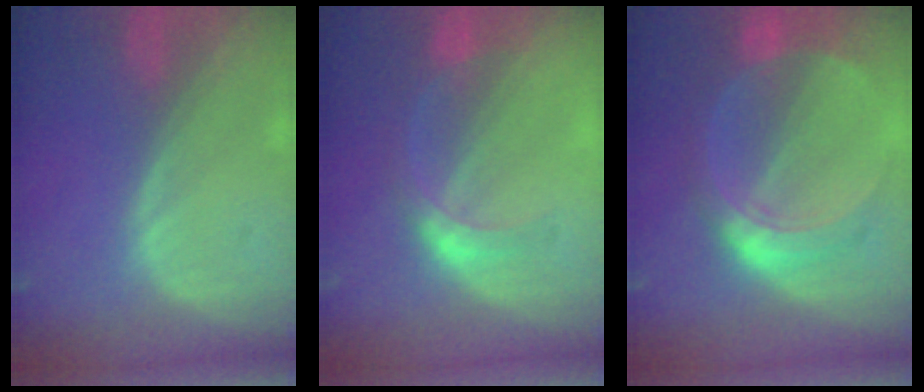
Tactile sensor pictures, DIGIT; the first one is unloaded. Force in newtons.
{"total": 5.3, "press": 4.9, "slide": 2.1}
{"total": 8.3, "press": 8.3, "slide": 0.7}